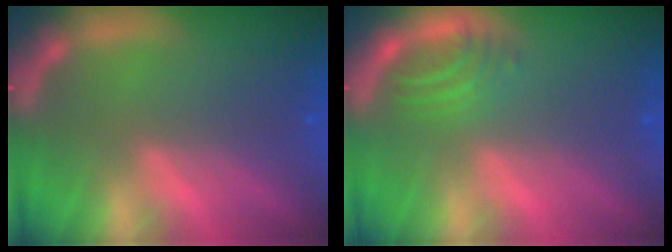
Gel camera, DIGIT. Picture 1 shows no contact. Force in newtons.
{"total": 2.9}